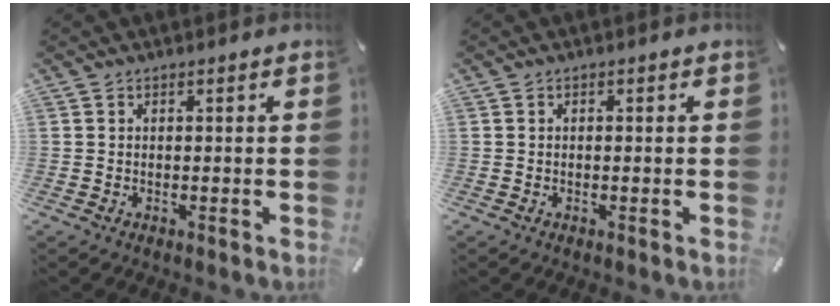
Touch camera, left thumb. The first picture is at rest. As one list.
[{"total": 0.0}]